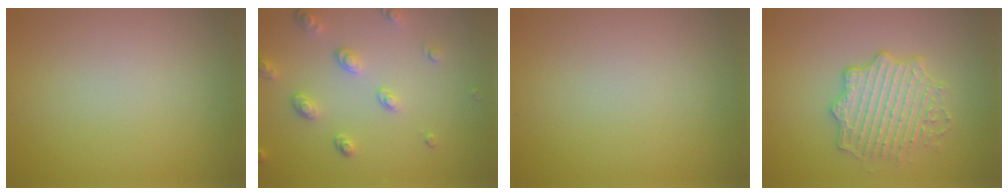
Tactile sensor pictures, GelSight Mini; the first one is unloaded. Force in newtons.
{"total": 2.6, "press": 2.4, "slide": 0.9}
{"total": 0.0}
{"total": 4.2, "press": 3.8, "slide": 1.7}